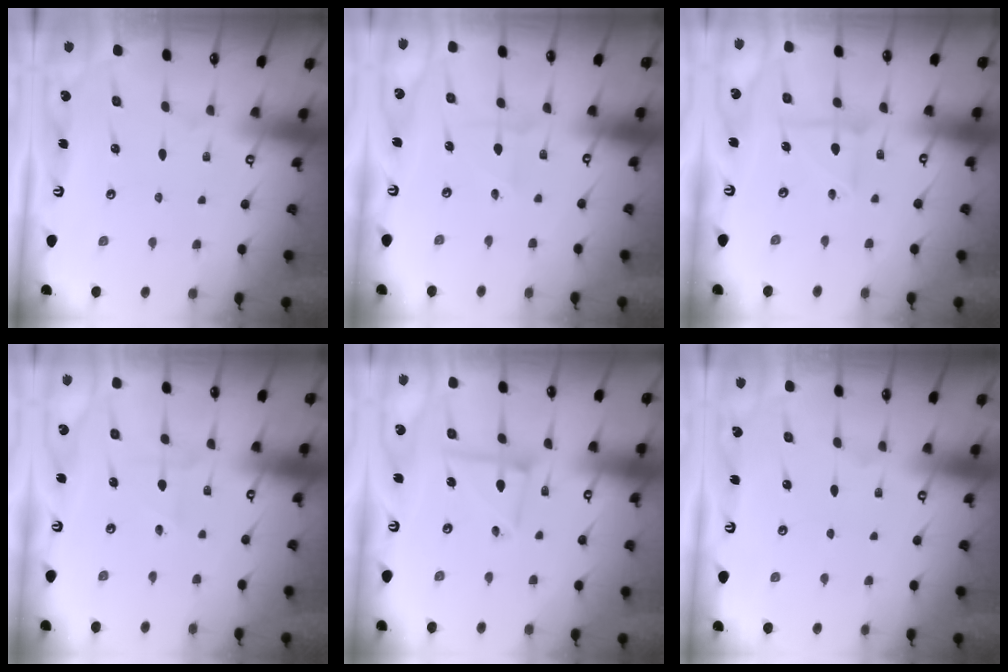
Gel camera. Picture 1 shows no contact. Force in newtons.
{"total": 1.7, "press": 1.7, "slide": 0.2}
{"total": 6.2, "press": 6.1, "slide": 1.3}
{"total": 1.6, "press": 1.3, "slide": 0.9}
{"total": 8.3, "press": 8.3, "slide": 0.7}
{"total": 0.0}